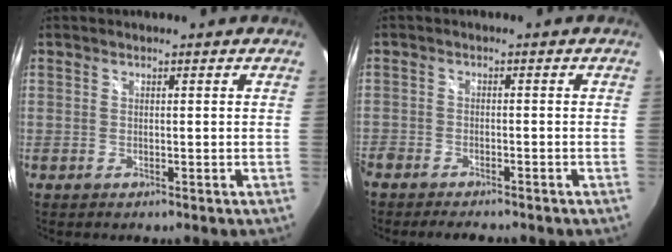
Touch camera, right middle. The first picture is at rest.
{"total": 5.6, "force": [-4.9, 1.7, 2.0], "torque": [-0.060, -0.017, -0.083]}